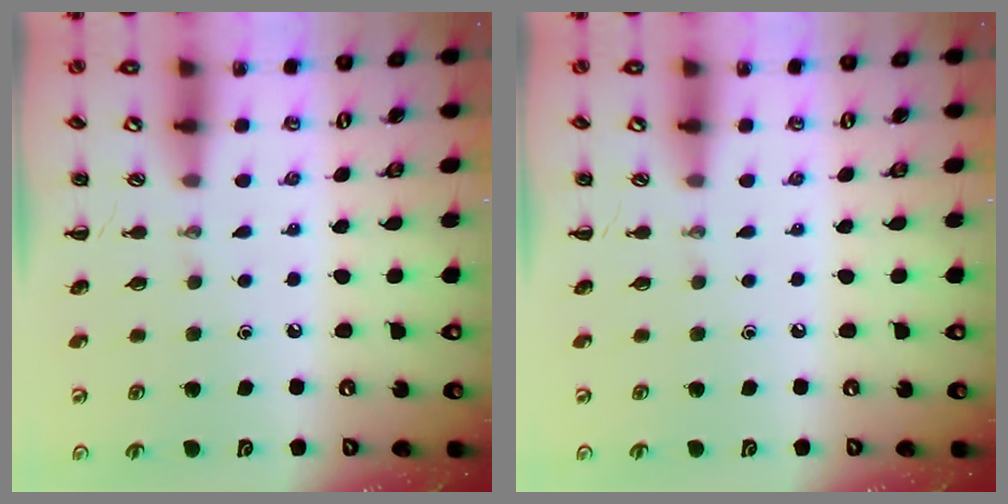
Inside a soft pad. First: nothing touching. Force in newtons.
{"total": 0.0}